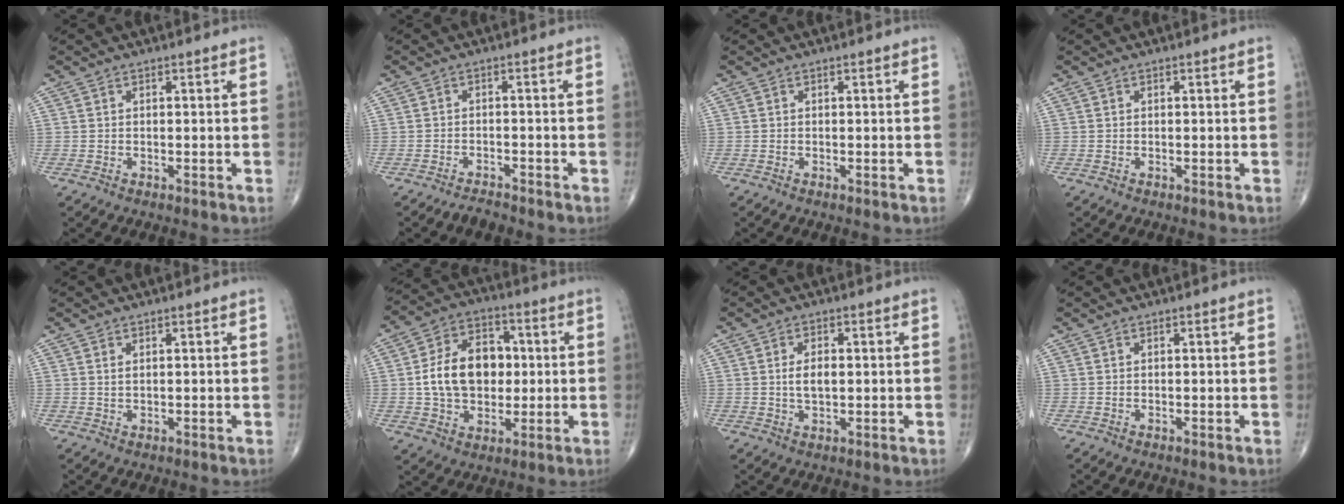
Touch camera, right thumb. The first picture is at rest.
{"total": 2.2, "force": [-2.0, 0.6, 0.5], "torque": [-0.015, 0.005, -0.036]}
{"total": 0.0}
{"total": 0.0}
{"total": 0.9, "force": [0.4, 0.4, 0.7], "torque": [-0.013, 0.001, 0.010]}
{"total": 14.9, "force": [0.7, 10.6, 10.4], "torque": [-0.149, 0.019, 0.012]}
{"total": 3.9, "force": [0.3, 2.1, 3.3], "torque": [-0.057, -0.002, 0.006]}
{"total": 0.0}